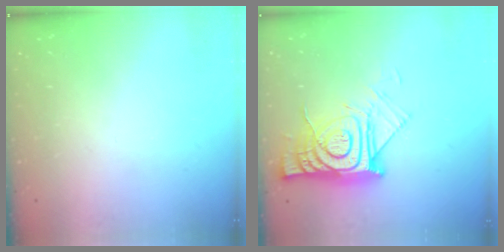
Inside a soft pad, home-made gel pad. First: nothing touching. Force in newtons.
{"total": 14.2, "press": 14.2, "slide": 1.1}